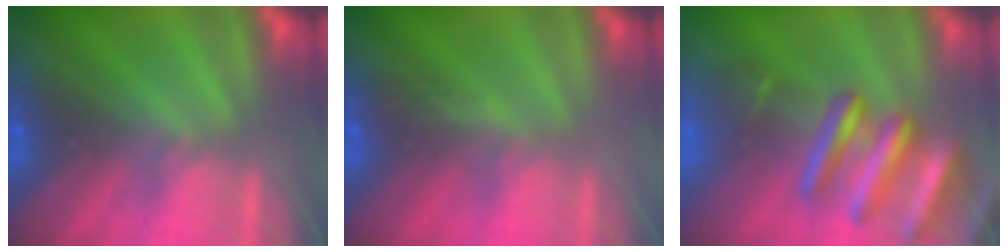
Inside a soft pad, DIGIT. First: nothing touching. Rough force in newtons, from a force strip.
{"total": 2.9}
{"total": 7.8}